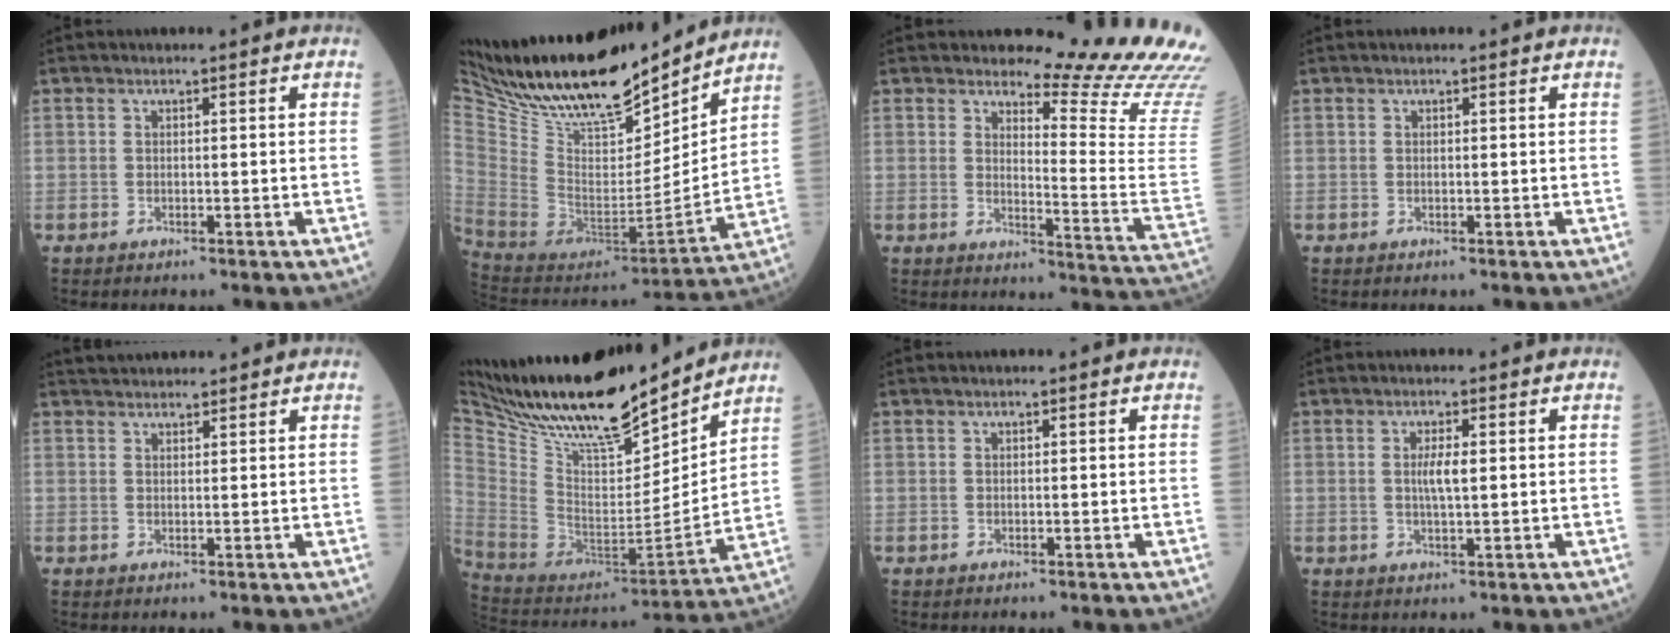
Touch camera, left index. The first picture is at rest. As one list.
[{"total": 25.5, "force": [21.9, 5.8, 11.8], "torque": [-0.223, -0.021, 0.370]}, {"total": 17.1, "force": [16.2, -1.0, 5.2], "torque": [-0.079, -0.157, 0.176]}, {"total": 0.0}, {"total": 6.0, "force": [5.7, 1.3, 1.6], "torque": [-0.023, 0.032, 0.090]}, {"total": 25.7, "force": [21.9, 4.8, 12.5], "torque": [-0.229, -0.021, 0.371]}, {"total": 0.0}, {"total": 2.9, "force": [0.4, 0.6, 2.8], "torque": [-0.056, -0.003, 0.008]}]